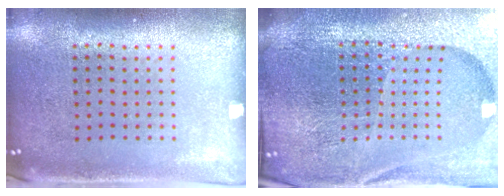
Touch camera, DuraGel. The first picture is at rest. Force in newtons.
{"total": 6.8, "press": 5.9, "slide": 3.4}